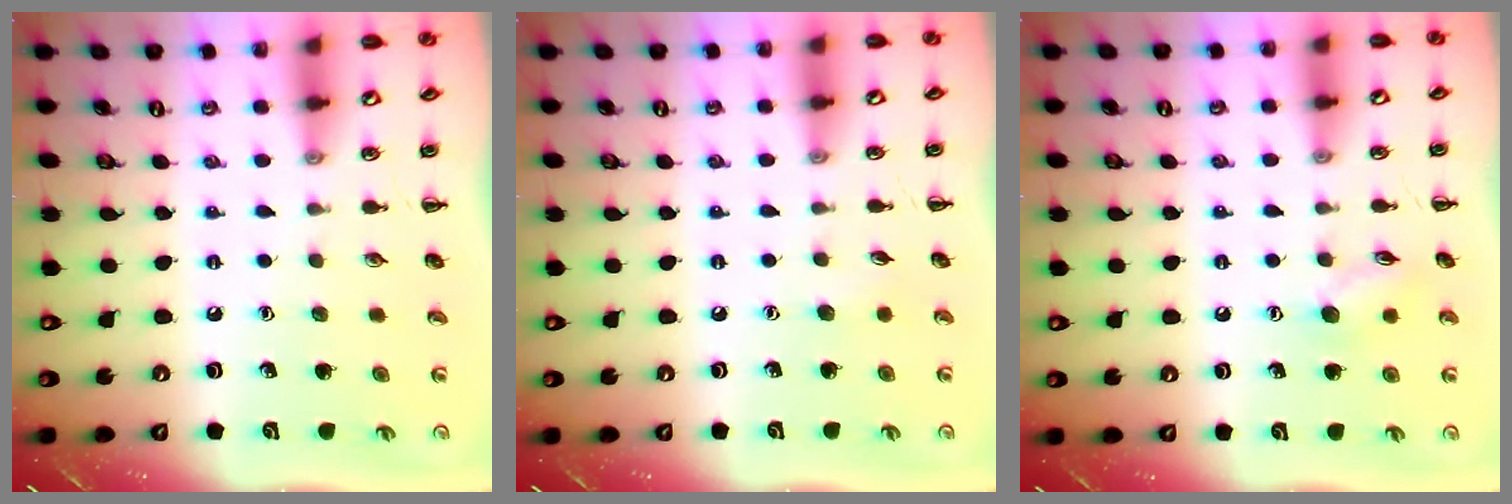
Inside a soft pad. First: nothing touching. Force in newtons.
{"total": 3.9, "press": 3.7, "slide": 1.0}
{"total": 7.7, "press": 7.7, "slide": 0.9}